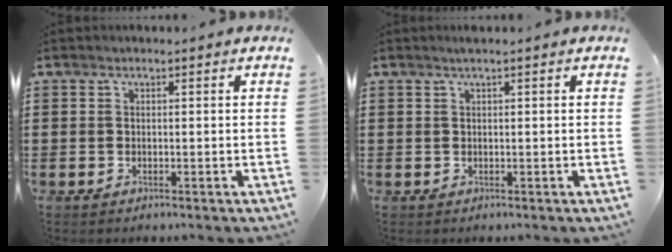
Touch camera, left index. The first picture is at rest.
{"total": 0.8, "force": [0.5, -0.1, 0.7], "torque": [-0.012, 0.000, 0.008]}